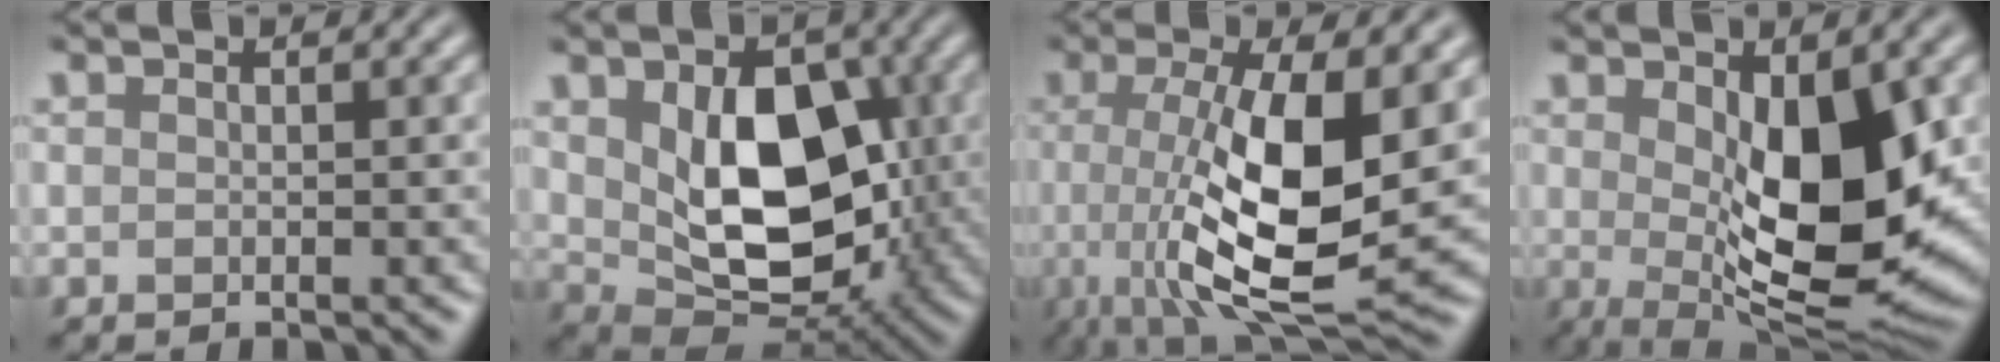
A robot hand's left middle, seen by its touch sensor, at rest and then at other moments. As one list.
[{"total": 9.9, "force": [1.0, 6.5, 7.4], "torque": [-0.132, -0.021, 0.031]}, {"total": 10.7, "force": [-0.3, 3.4, 10.2], "torque": [-0.181, -0.015, -0.003]}, {"total": 10.8, "force": [0.4, 4.2, 9.9], "torque": [-0.155, -0.015, 0.012]}]